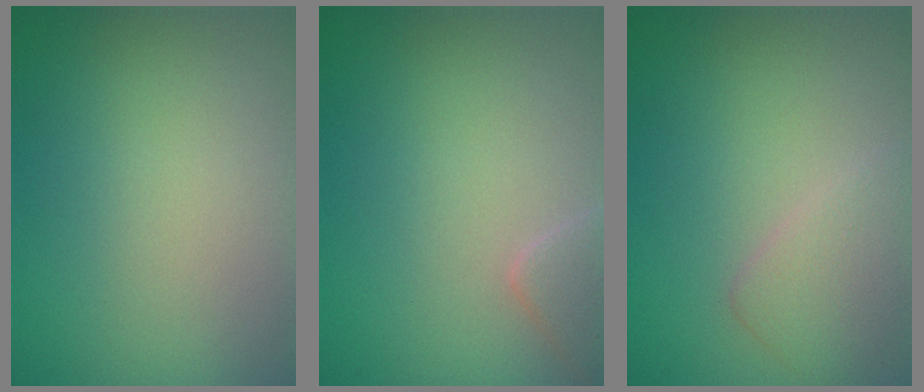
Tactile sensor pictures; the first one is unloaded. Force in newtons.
{"total": 1.8, "press": 1.8, "slide": 0.1}
{"total": 2.4, "press": 2.4, "slide": 0.1}